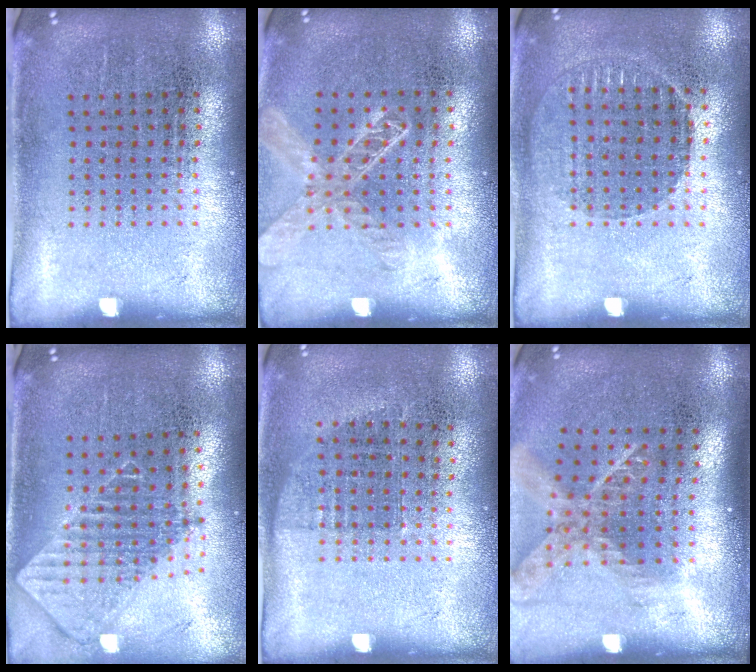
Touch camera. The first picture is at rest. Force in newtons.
{"total": 1.4, "press": 1.3, "slide": 0.5}
{"total": 1.0, "press": 1.0, "slide": 0.2}
{"total": 2.0, "press": 1.6, "slide": 1.2}
{"total": 0.7, "press": 0.6, "slide": 0.4}
{"total": 1.8, "press": 1.3, "slide": 1.2}